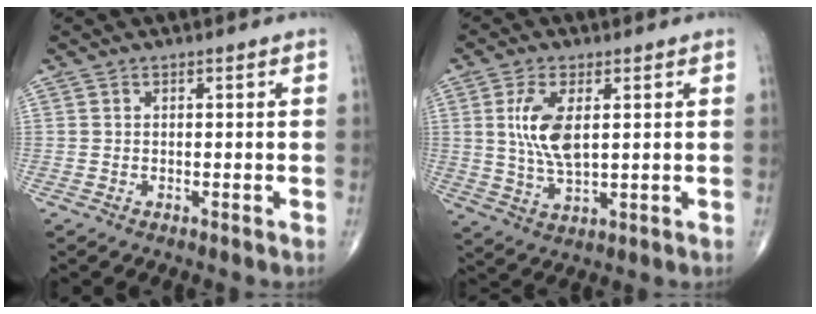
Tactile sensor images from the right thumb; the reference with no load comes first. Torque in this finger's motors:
{"motor_torque": [0.68, 2.99, 1.16, 0.21, 0.14]}